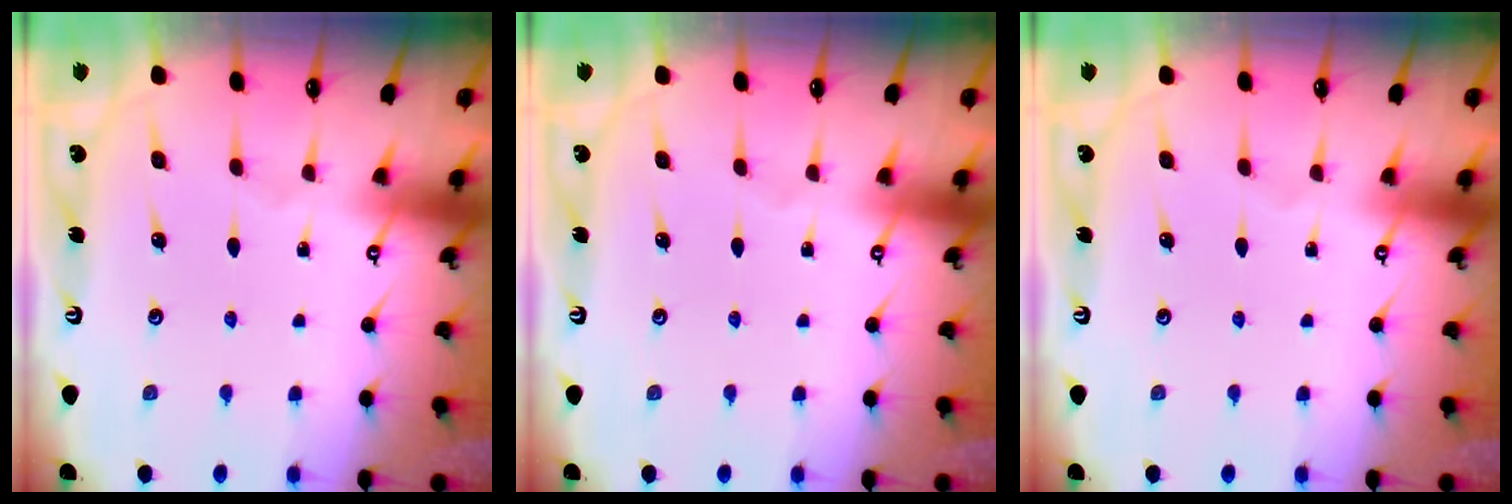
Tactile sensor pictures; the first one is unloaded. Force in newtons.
{"total": 0.0}
{"total": 0.0}